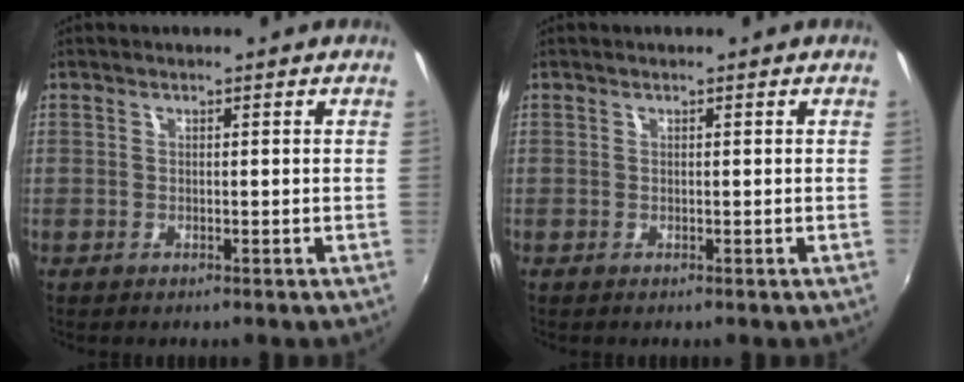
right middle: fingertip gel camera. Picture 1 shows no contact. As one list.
[{"total": 0.0}]